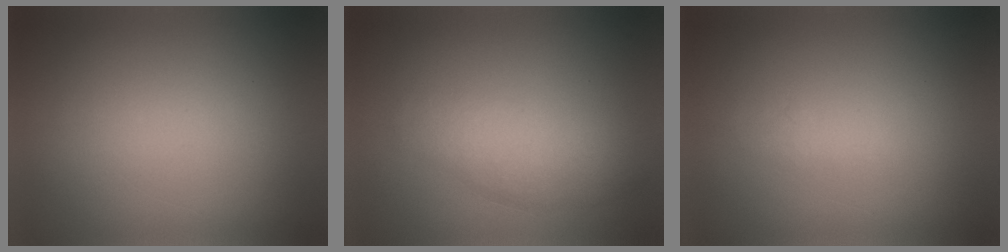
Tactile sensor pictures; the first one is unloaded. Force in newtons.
{"total": 3.0}
{"total": 1.2}